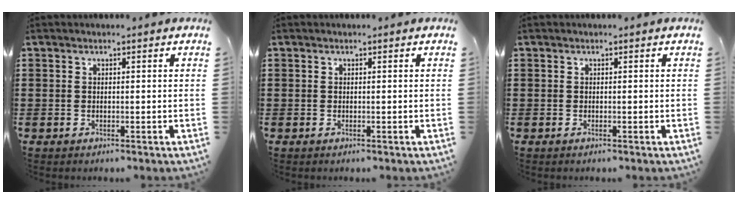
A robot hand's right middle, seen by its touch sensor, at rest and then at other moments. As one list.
[{"total": 0.0}, {"total": 0.0}]